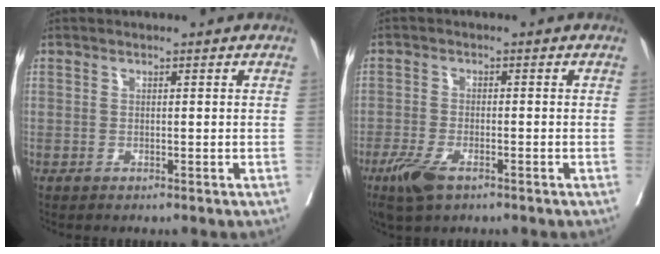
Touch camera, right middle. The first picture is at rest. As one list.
[{"total": 5.3, "force": [-3.3, 1.8, 3.8], "torque": [-0.078, -0.010, -0.060]}]